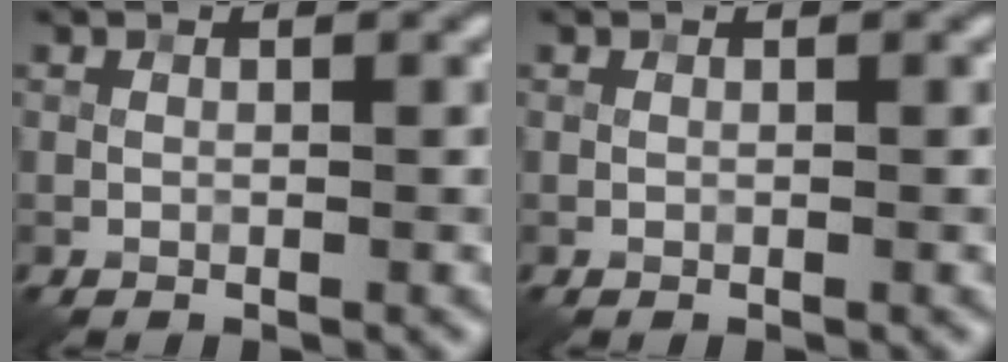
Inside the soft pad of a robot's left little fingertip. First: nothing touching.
{"total": 0.0}